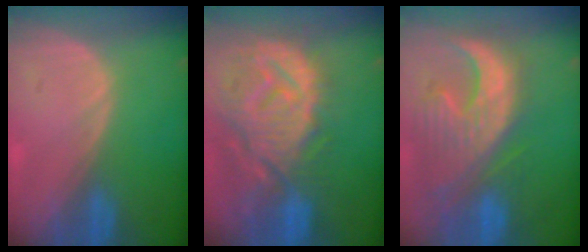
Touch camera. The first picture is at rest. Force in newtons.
{"total": 13.6, "press": 11.8, "slide": 6.7}
{"total": 13.0, "press": 11.2, "slide": 6.6}